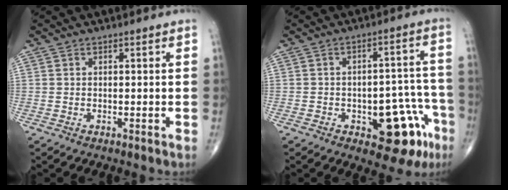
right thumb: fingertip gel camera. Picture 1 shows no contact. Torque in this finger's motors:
{"motor_torque": [2.57, 2.44, 1.05, -0.28, 0.05]}